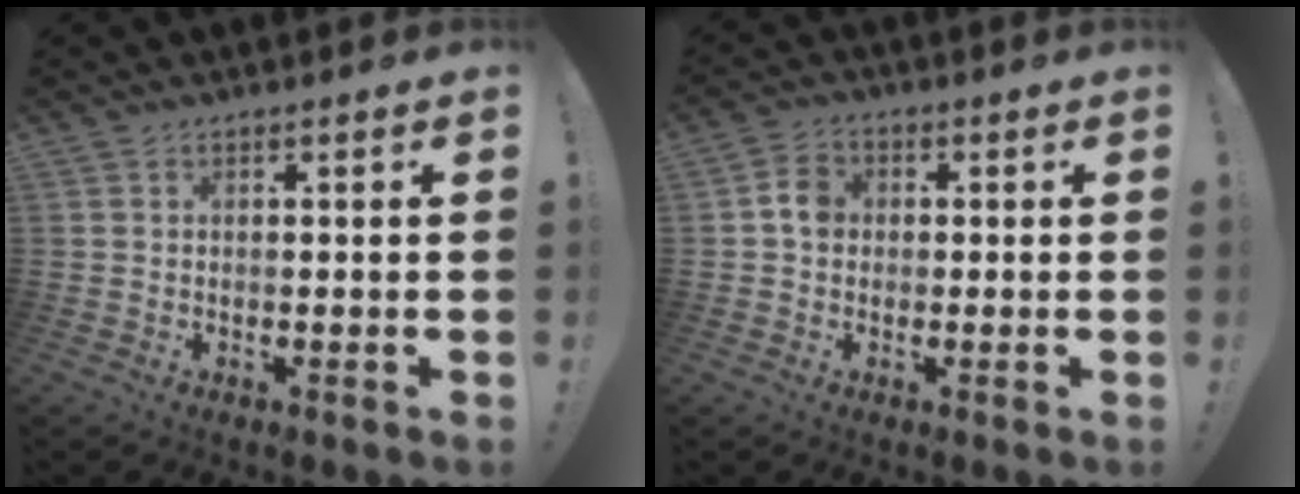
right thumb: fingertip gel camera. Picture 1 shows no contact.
{"total": 4.9, "force": [-0.2, 4.1, 2.7], "torque": [-0.043, 0.014, -0.004]}